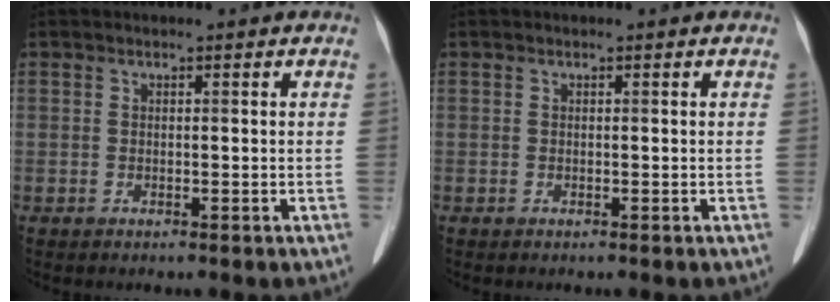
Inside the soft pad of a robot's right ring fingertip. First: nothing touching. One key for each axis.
{"total": 0.0}